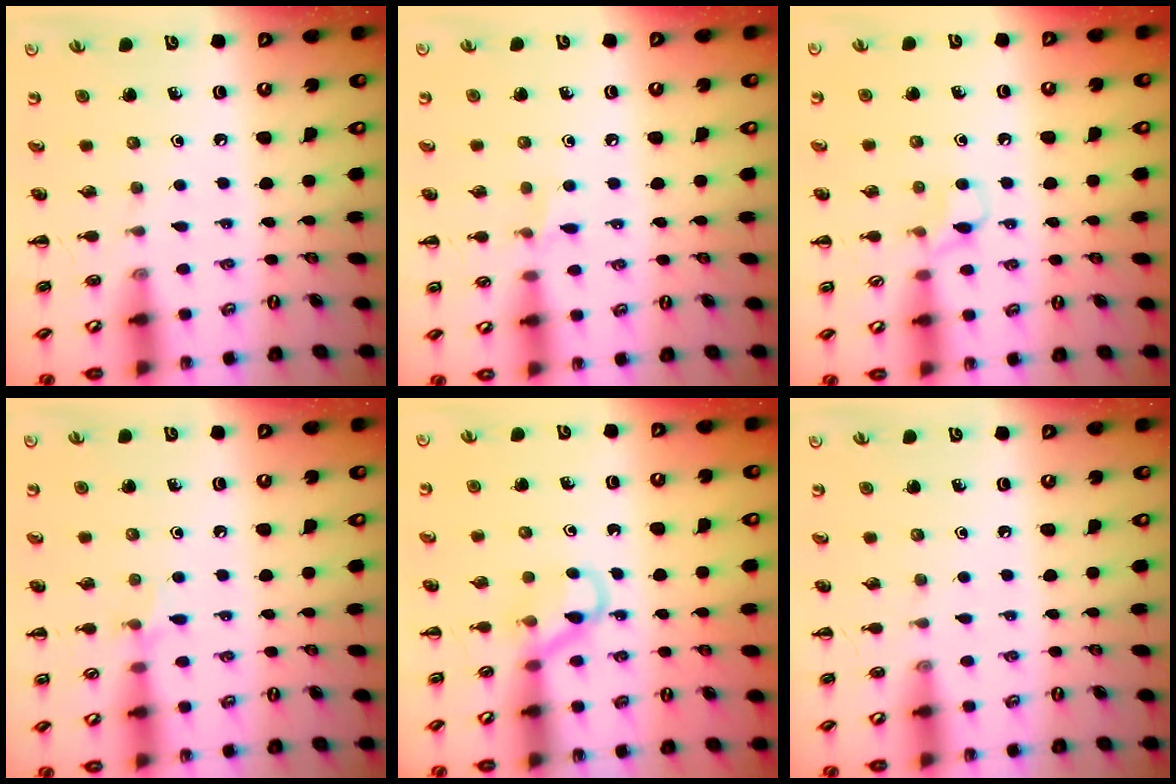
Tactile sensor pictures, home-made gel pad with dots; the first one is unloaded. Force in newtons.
{"total": 4.1, "press": 3.8, "slide": 1.4}
{"total": 3.7, "press": 3.5, "slide": 1.3}
{"total": 5.8, "press": 5.4, "slide": 2.0}
{"total": 5.0, "press": 4.8, "slide": 1.2}
{"total": 0.0}